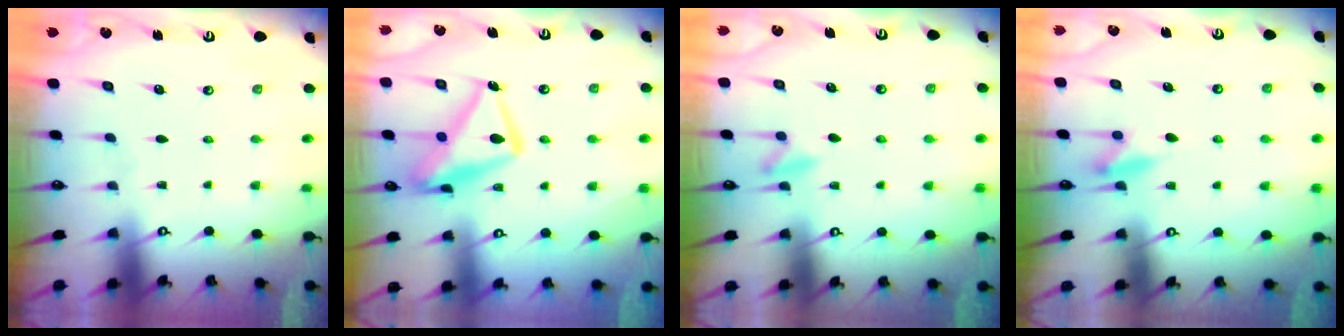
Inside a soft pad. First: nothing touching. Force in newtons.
{"total": 17.6, "press": 17.6, "slide": 1.4}
{"total": 4.9, "press": 4.8, "slide": 0.6}
{"total": 5.2, "press": 5.1, "slide": 0.9}